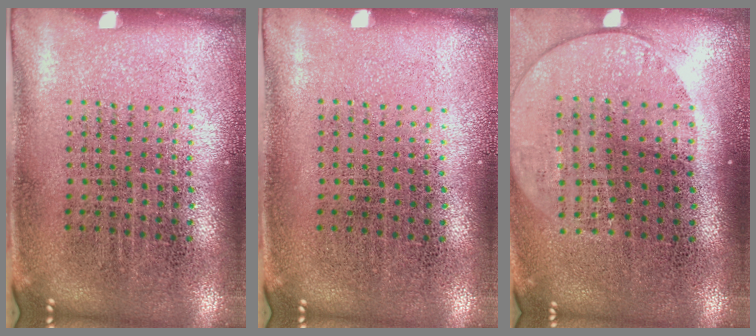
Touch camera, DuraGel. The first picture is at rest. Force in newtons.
{"total": 0.0}
{"total": 1.5, "press": 1.3, "slide": 0.7}